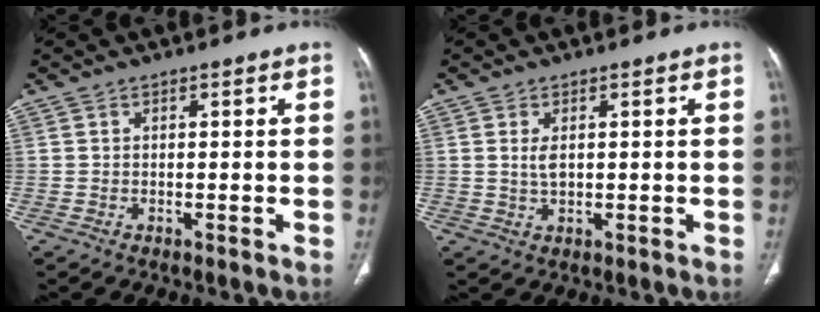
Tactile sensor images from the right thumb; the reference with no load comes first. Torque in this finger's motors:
{"motor_torque": [-0.34, -0.07, 0.33, 0.24, 0.03]}